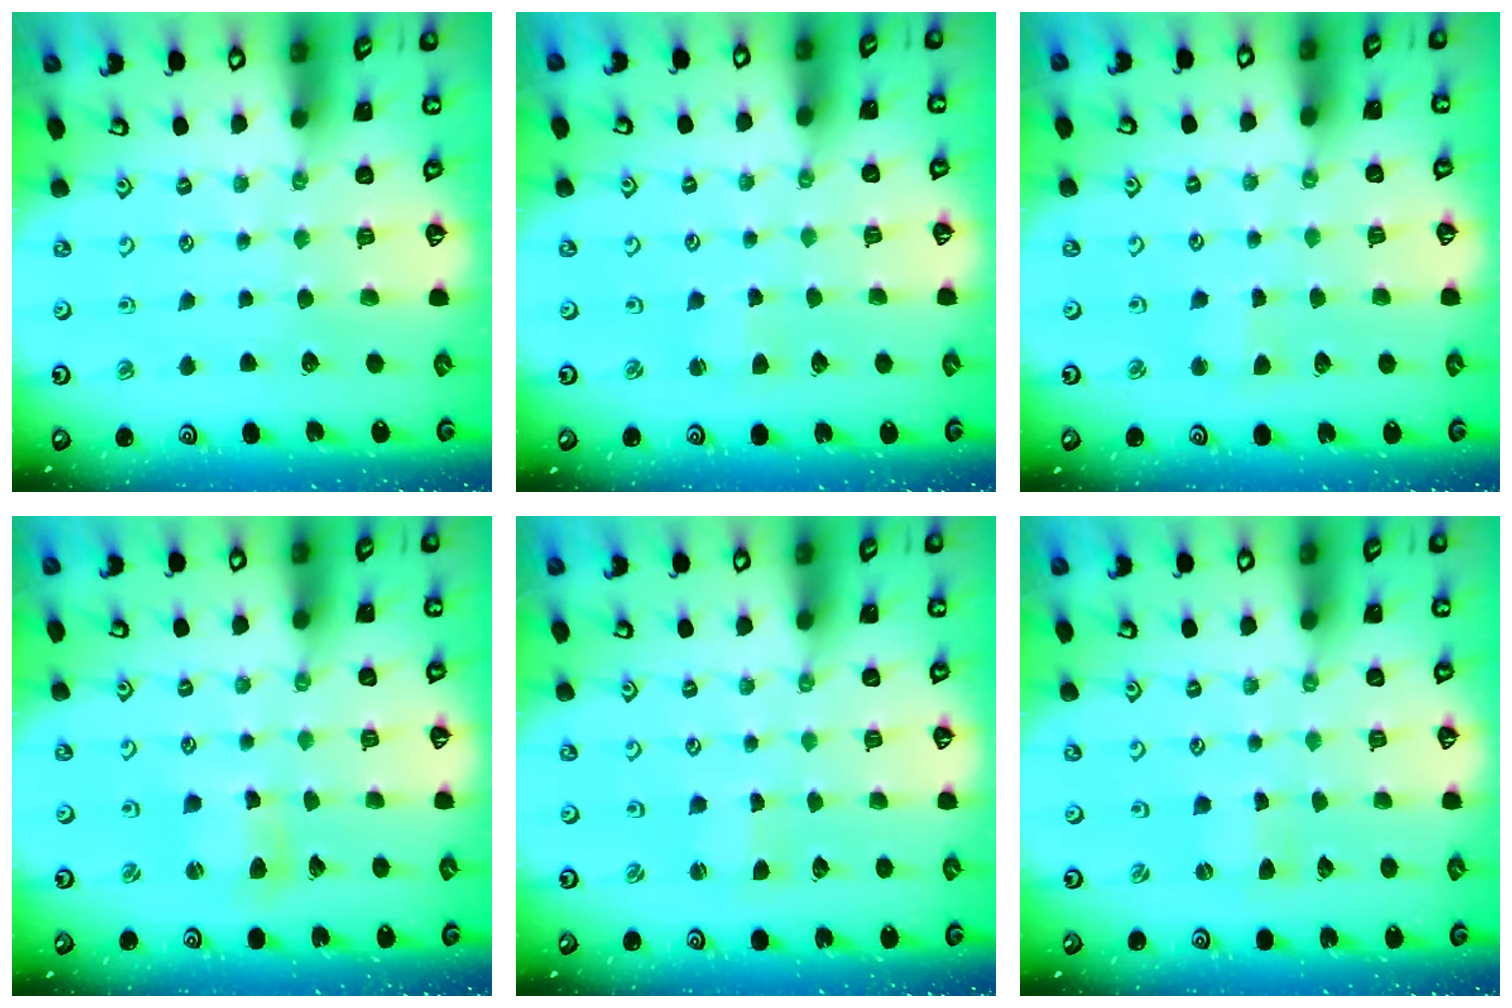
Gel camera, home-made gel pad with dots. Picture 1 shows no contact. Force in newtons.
{"total": 2.6, "press": 2.6, "slide": 0.3}
{"total": 2.5, "press": 2.5, "slide": 0.3}
{"total": 3.9, "press": 3.9, "slide": 0.5}
{"total": 1.4, "press": 1.4, "slide": 0.0}
{"total": 0.0}